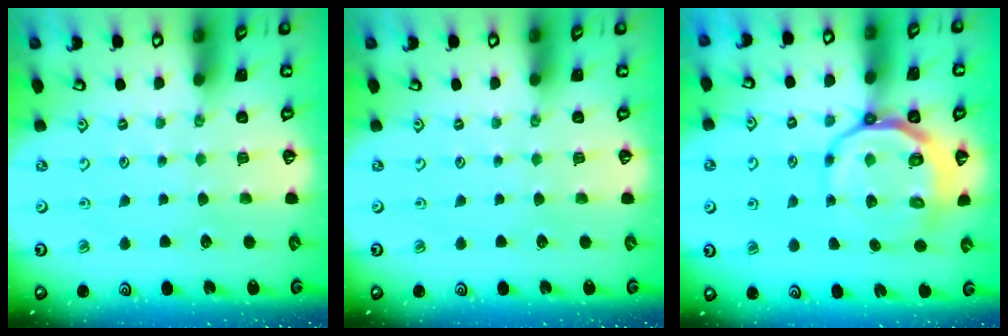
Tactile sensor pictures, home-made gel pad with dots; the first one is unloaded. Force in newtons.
{"total": 0.0}
{"total": 11.1, "press": 10.7, "slide": 3.1}